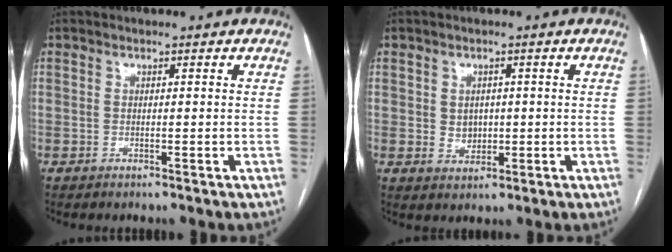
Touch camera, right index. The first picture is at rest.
{"total": 2.9, "force": [0.4, 2.5, 1.4], "torque": [-0.022, 0.003, 0.014]}